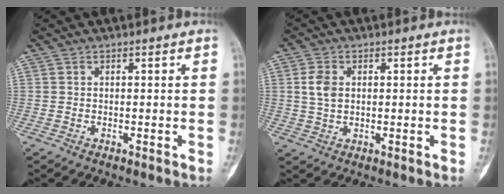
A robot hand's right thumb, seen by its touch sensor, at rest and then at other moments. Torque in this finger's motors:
{"motor_torque": [0.39, 0.63, 0.48, 0.12, 0.02]}